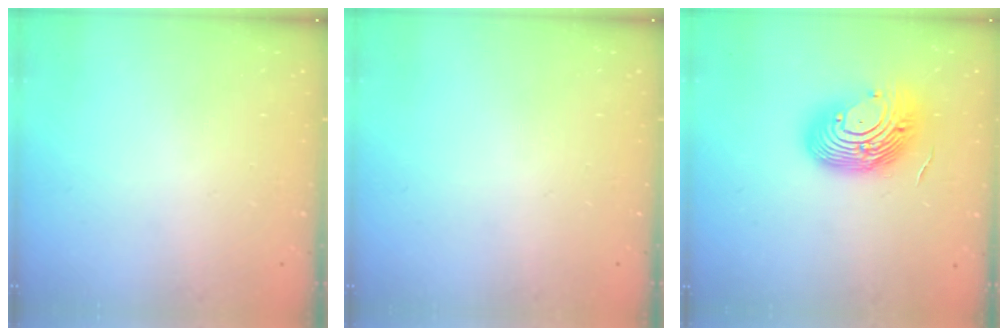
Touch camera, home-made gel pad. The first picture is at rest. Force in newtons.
{"total": 0.0}
{"total": 16.3, "press": 15.8, "slide": 4.1}